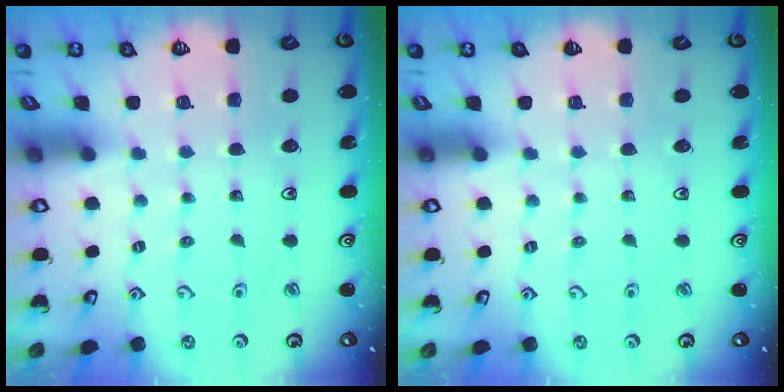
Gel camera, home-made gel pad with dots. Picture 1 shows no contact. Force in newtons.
{"total": 0.0}